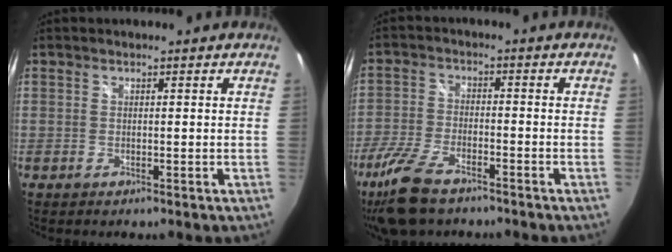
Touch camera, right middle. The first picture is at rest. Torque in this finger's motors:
{"motor_torque": [1.08, -1.06, 0.17, 0.10]}